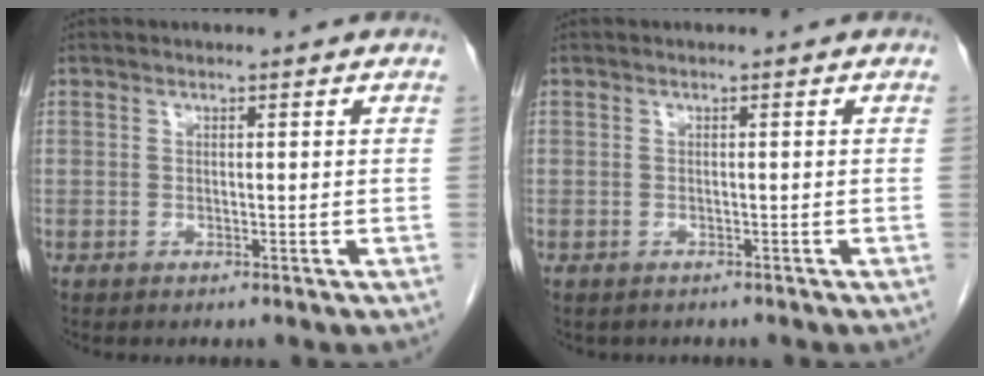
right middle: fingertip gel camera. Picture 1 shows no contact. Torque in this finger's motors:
{"motor_torque": [0.36, -0.34, -0.01, 0.00]}